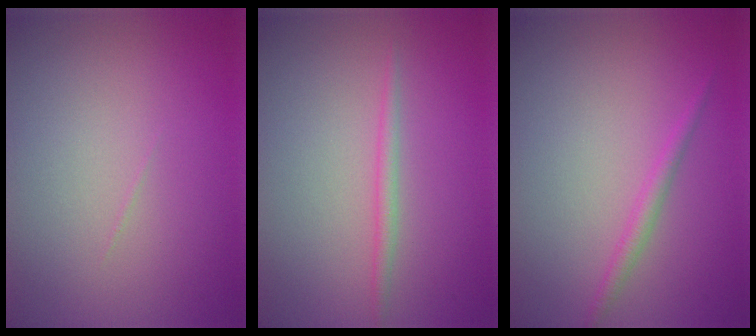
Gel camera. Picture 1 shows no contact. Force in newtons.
{"total": 1.2, "press": 1.2, "slide": 0.1}
{"total": 1.3, "press": 1.3, "slide": 0.1}